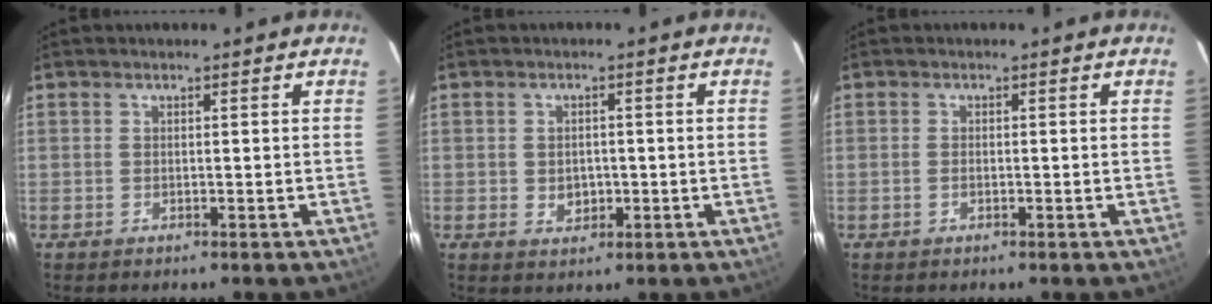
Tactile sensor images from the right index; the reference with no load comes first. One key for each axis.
{"total": 3.3, "fx": -0.5, "fy": 2.8, "fz": 1.8, "tx": -0.031, "ty": 0.000, "tz": -0.003}
{"total": 0.9, "fx": -0.4, "fy": 0.5, "fz": 0.6, "tx": -0.014, "ty": 0.001, "tz": -0.008}